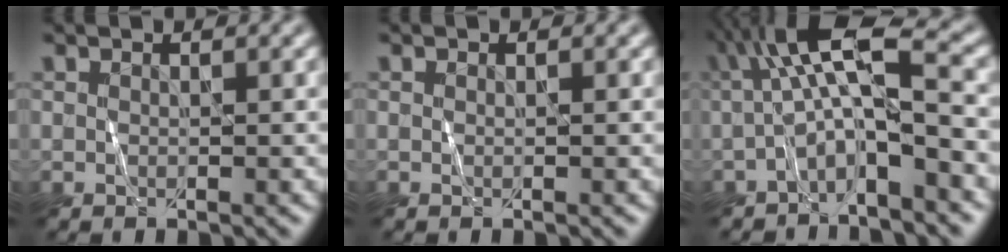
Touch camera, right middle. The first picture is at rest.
{"total": 0.0}
{"total": 6.3, "force": [-1.0, 1.3, 6.1], "torque": [-0.109, 0.029, -0.030]}